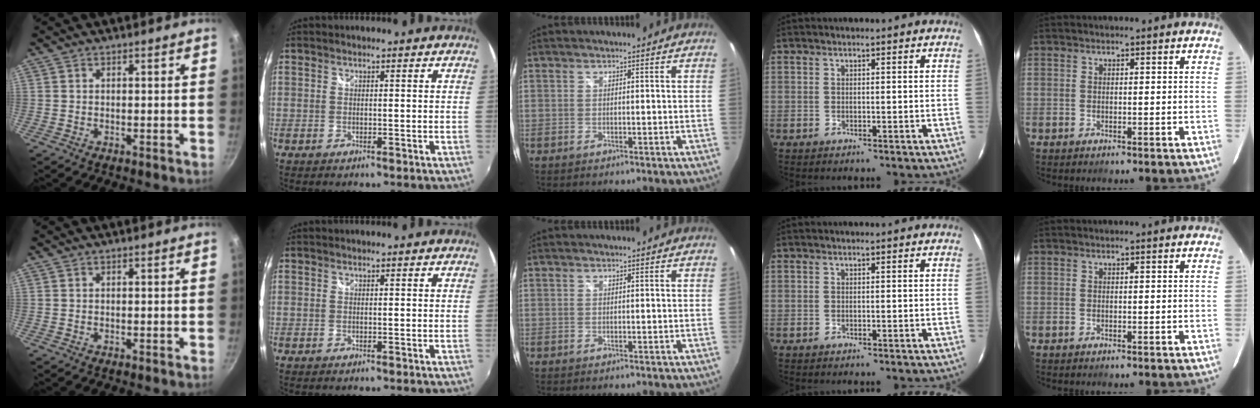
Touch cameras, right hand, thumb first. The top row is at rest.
{}